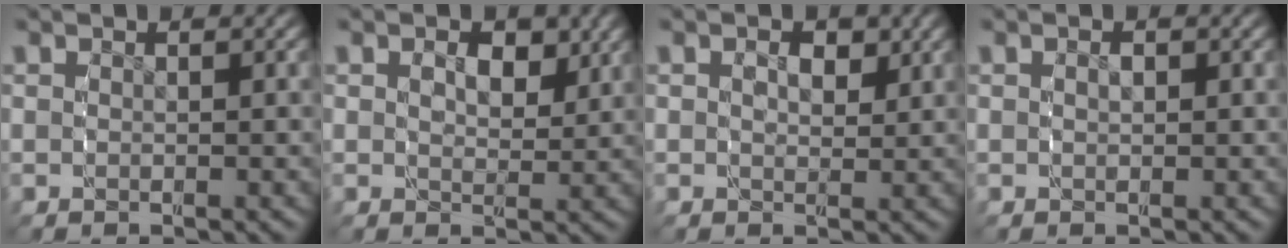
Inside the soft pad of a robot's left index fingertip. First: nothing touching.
{"total": 2.2, "force": [0.6, 1.5, 1.5], "torque": [-0.020, -0.009, 0.010]}
{"total": 1.8, "force": [0.2, 1.3, 1.2], "torque": [-0.012, -0.006, 0.004]}
{"total": 0.8, "force": [-0.1, 0.6, 0.5], "torque": [-0.011, -0.003, 0.000]}